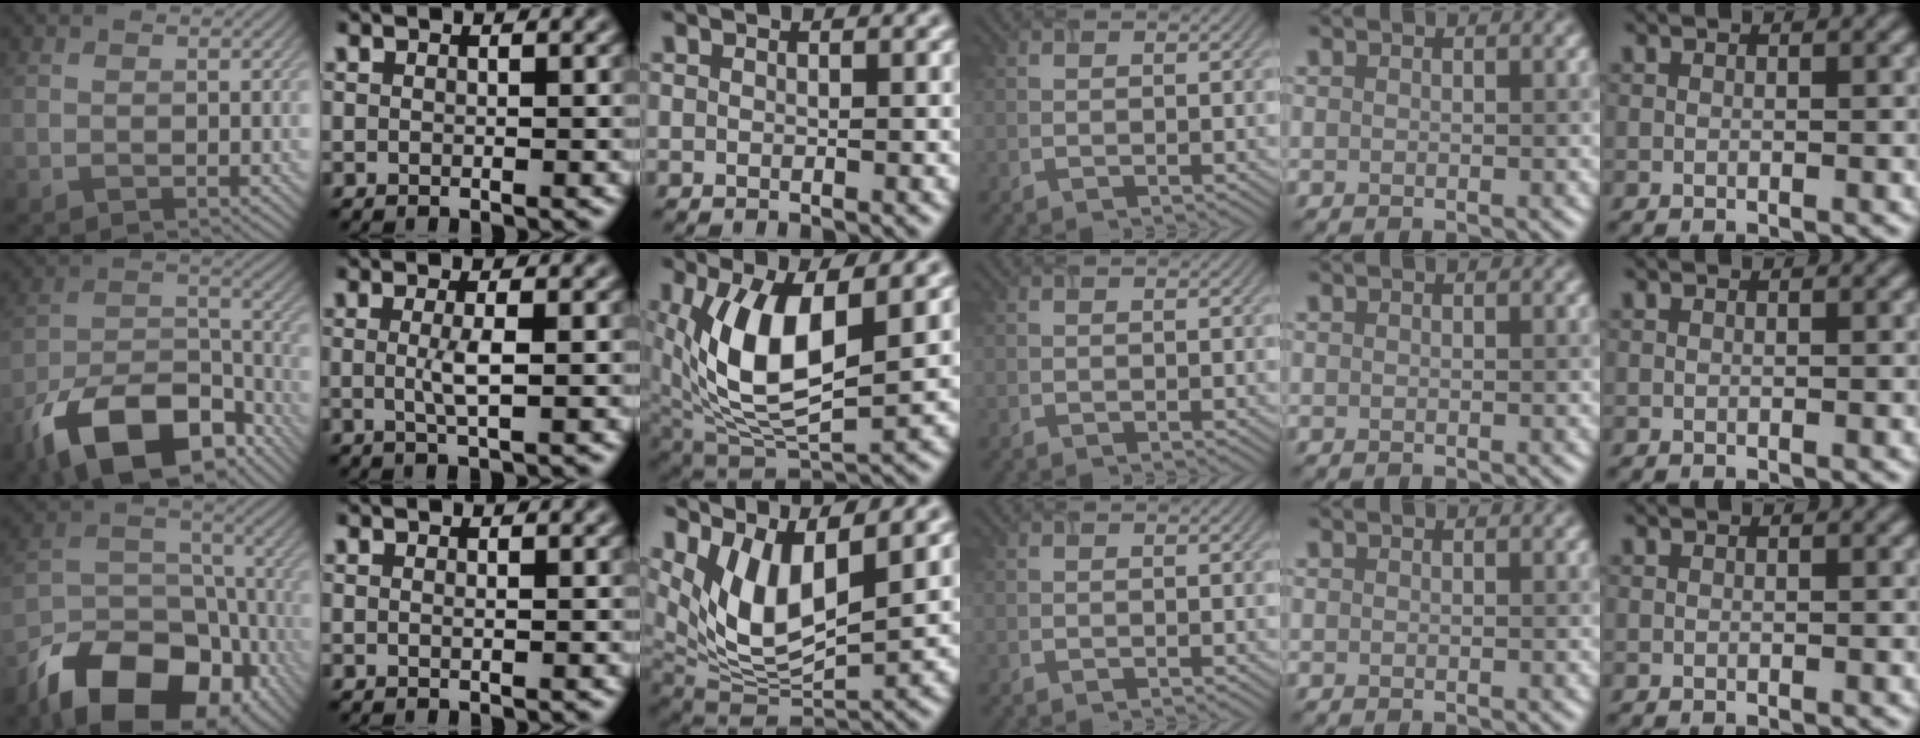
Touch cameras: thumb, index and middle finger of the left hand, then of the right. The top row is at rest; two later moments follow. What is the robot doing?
{"motion": "lift_and_place", "object": "timer"}